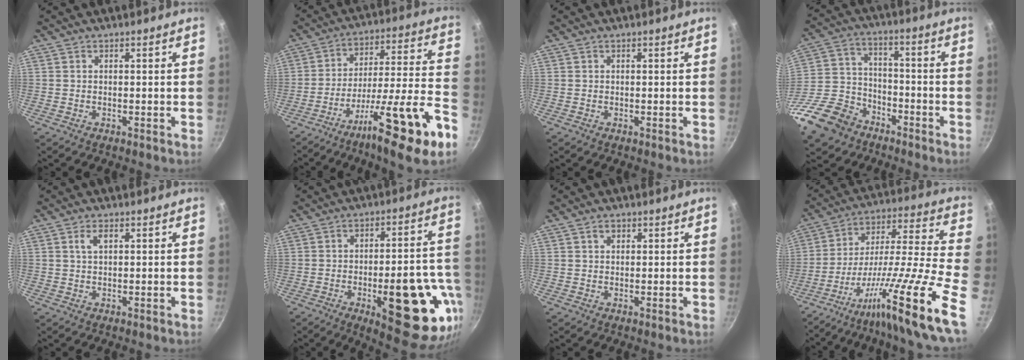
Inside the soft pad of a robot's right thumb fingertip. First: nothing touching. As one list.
[{"total": 21.4, "force": [-11.4, 2.7, 17.9], "torque": [-0.259, 0.051, -0.183]}, {"total": 0.0}, {"total": 16.1, "force": [-10.4, 10.4, 6.6], "torque": [-0.125, 0.060, -0.203]}, {"total": 2.5, "force": [0.9, 1.2, 2.0], "torque": [-0.030, 0.002, 0.019]}, {"total": 22.8, "force": [-8.0, 8.4, 19.6], "torque": [-0.197, 0.024, -0.098]}, {"total": 1.8, "force": [0.9, 1.3, 1.0], "torque": [-0.009, -0.001, 0.014]}, {"total": 25.6, "force": [-14.9, 3.1, 20.6], "torque": [-0.281, 0.067, -0.249]}]